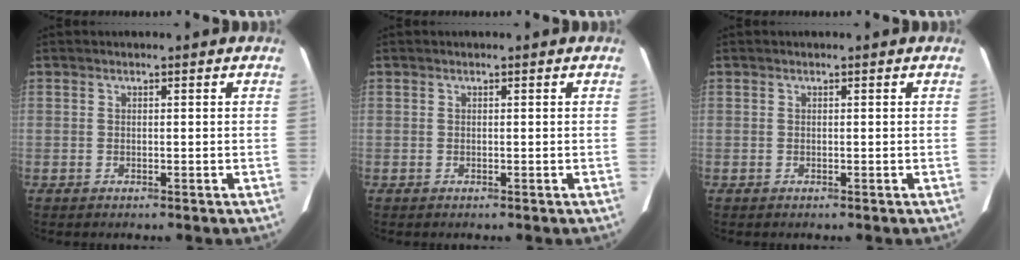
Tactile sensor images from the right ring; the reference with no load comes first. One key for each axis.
{"total": 0.0}
{"total": 0.0}